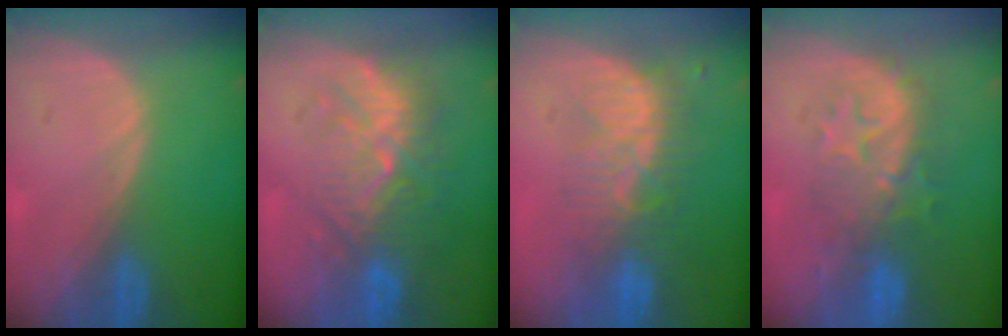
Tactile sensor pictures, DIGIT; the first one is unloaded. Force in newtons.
{"total": 9.4, "press": 9.1, "slide": 2.6}
{"total": 8.1, "press": 7.5, "slide": 3.1}
{"total": 8.3, "press": 8.2, "slide": 1.4}